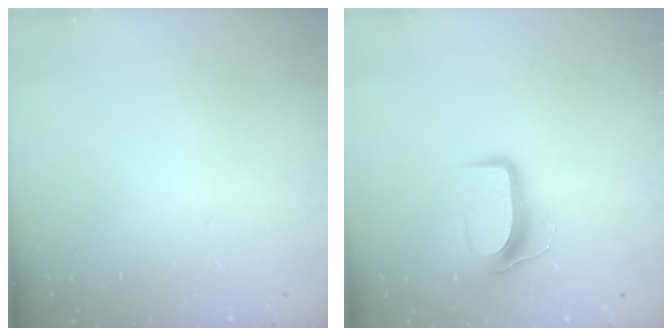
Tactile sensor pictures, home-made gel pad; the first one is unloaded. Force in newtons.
{"total": 8.8, "press": 8.7, "slide": 1.0}